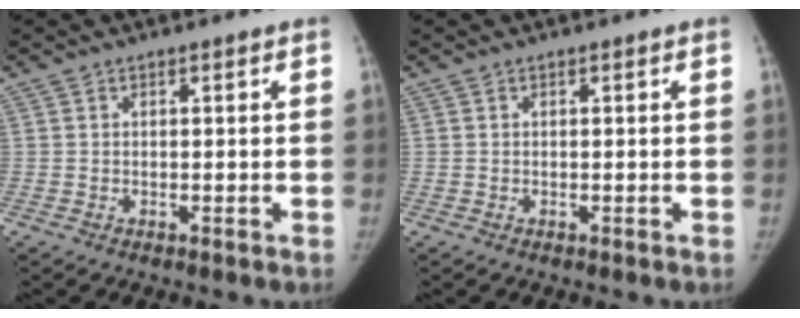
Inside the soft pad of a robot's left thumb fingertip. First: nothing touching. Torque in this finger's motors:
{"motor_torque": [0.07, -0.01, 0.20, -0.04, 0.08]}